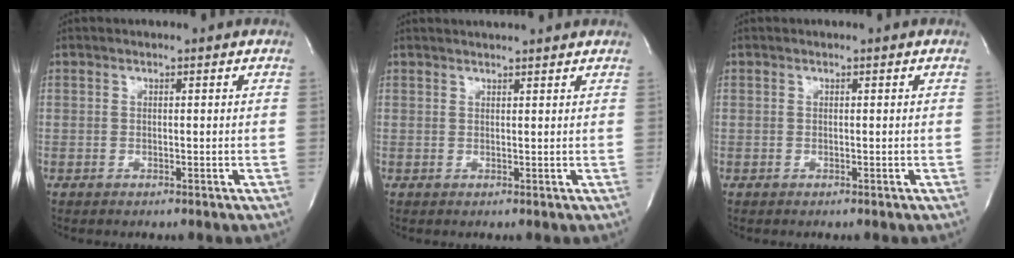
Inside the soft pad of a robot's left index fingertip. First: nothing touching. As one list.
[{"total": 6.4, "force": [6.0, 0.3, 2.1], "torque": [-0.033, 0.027, 0.070]}, {"total": 0.0}]